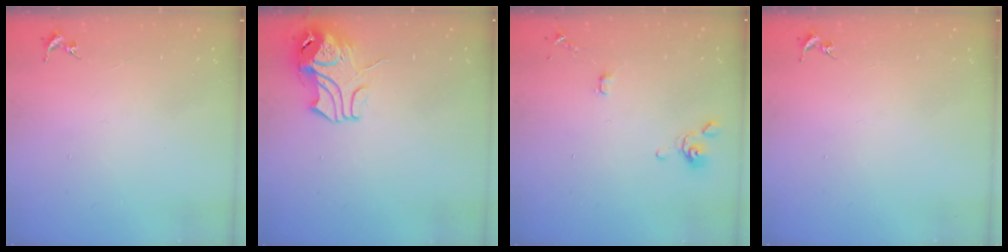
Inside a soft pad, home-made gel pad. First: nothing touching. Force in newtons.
{"total": 10.8, "press": 10.7, "slide": 1.3}
{"total": 4.6, "press": 4.6, "slide": 0.7}
{"total": 0.0}